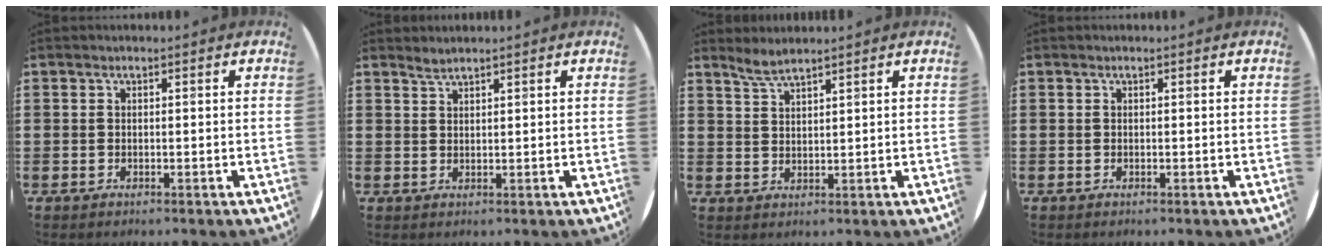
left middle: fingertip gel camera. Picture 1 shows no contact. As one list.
[{"total": 1.3, "force": [1.3, -0.1, 0.0], "torque": [-0.002, 0.000, 0.024]}, {"total": 2.6, "force": [2.5, 0.1, 0.8], "torque": [-0.019, 0.000, 0.047]}, {"total": 0.0}]